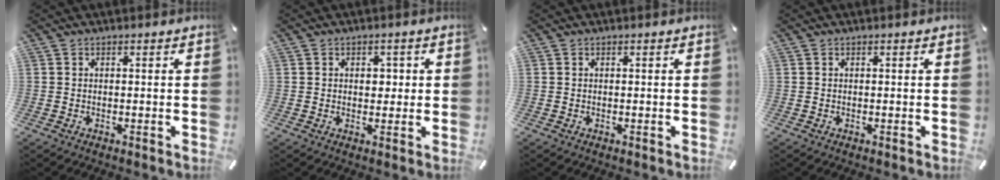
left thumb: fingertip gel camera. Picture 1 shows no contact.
{"total": 2.9, "force": [0.3, 2.2, 1.8], "torque": [-0.013, -0.002, -0.003]}
{"total": 0.0}
{"total": 0.0}